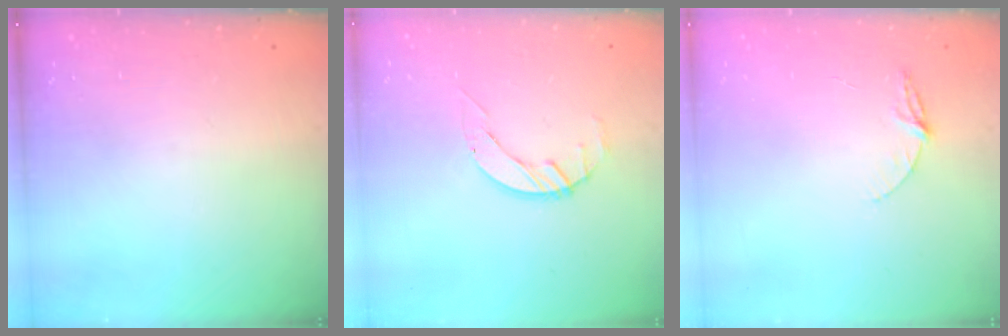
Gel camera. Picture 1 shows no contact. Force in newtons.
{"total": 2.7, "press": 2.7, "slide": 0.3}
{"total": 5.9, "press": 5.9, "slide": 0.5}